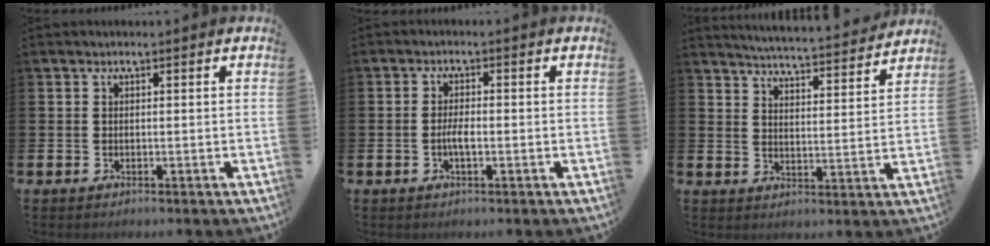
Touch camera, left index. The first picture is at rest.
{"total": 2.3, "force": [-0.6, 0.7, 2.1], "torque": [-0.036, 0.002, -0.011]}
{"total": 5.2, "force": [5.1, -0.2, 0.8], "torque": [-0.032, -0.043, 0.086]}